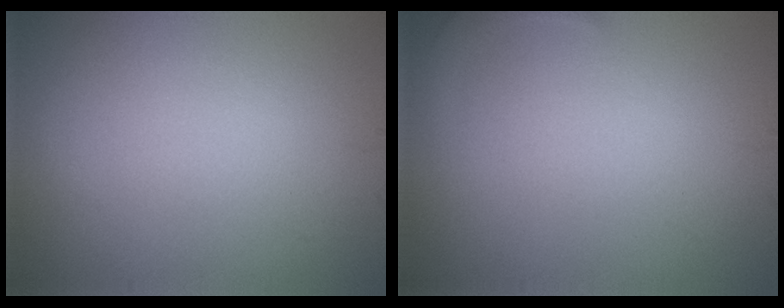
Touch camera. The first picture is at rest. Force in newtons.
{"total": 1.6, "press": 1.6, "slide": 0.3}